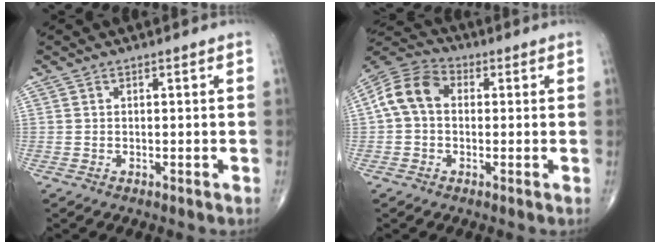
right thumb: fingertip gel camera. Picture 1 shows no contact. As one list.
[{"total": 9.5, "force": [0.7, 7.0, 6.4], "torque": [-0.116, 0.032, 0.001]}]